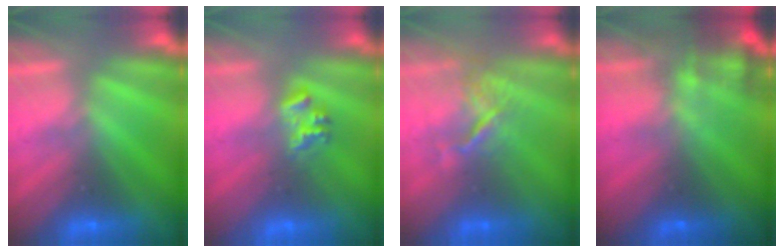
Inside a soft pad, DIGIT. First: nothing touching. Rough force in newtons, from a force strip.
{"total": 2.2}
{"total": 3.5}
{"total": 8.4}